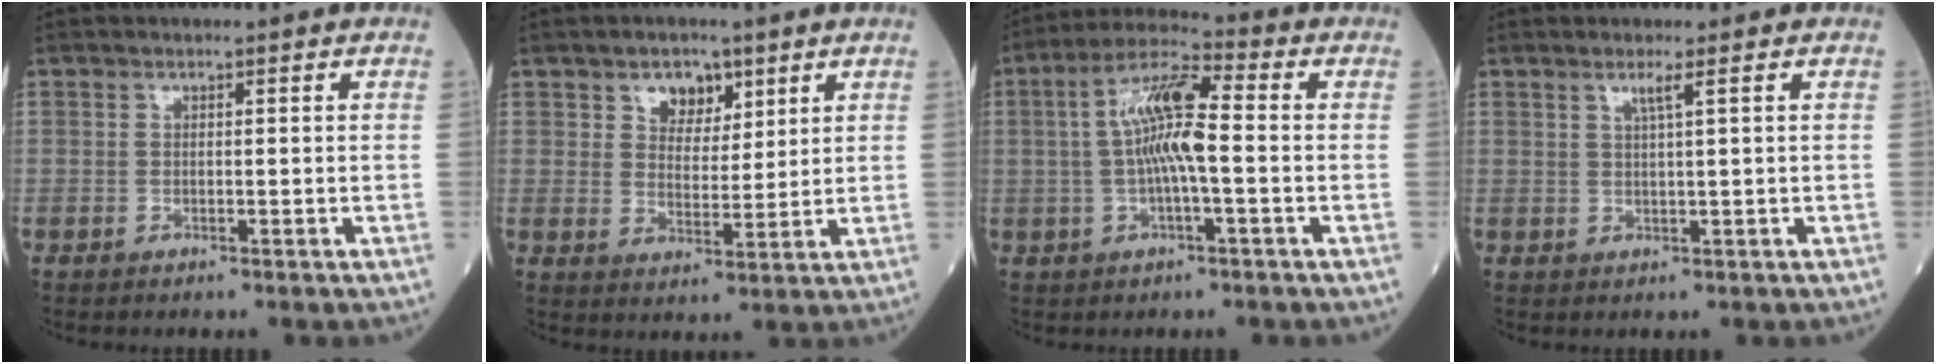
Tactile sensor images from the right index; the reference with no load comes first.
{"total": 5.2, "force": [3.0, 3.4, 2.5], "torque": [-0.035, 0.004, 0.052]}
{"total": 9.7, "force": [0.0, 1.6, 9.6], "torque": [-0.187, 0.018, -0.007]}
{"total": 1.8, "force": [0.9, -0.5, 1.5], "torque": [-0.033, -0.004, 0.019]}